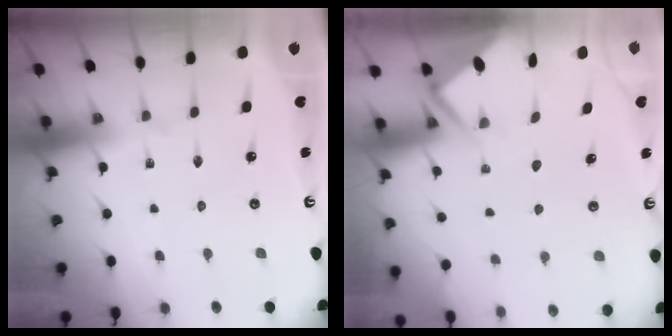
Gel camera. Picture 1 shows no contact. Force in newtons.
{"total": 3.4, "press": 3.4, "slide": 0.4}